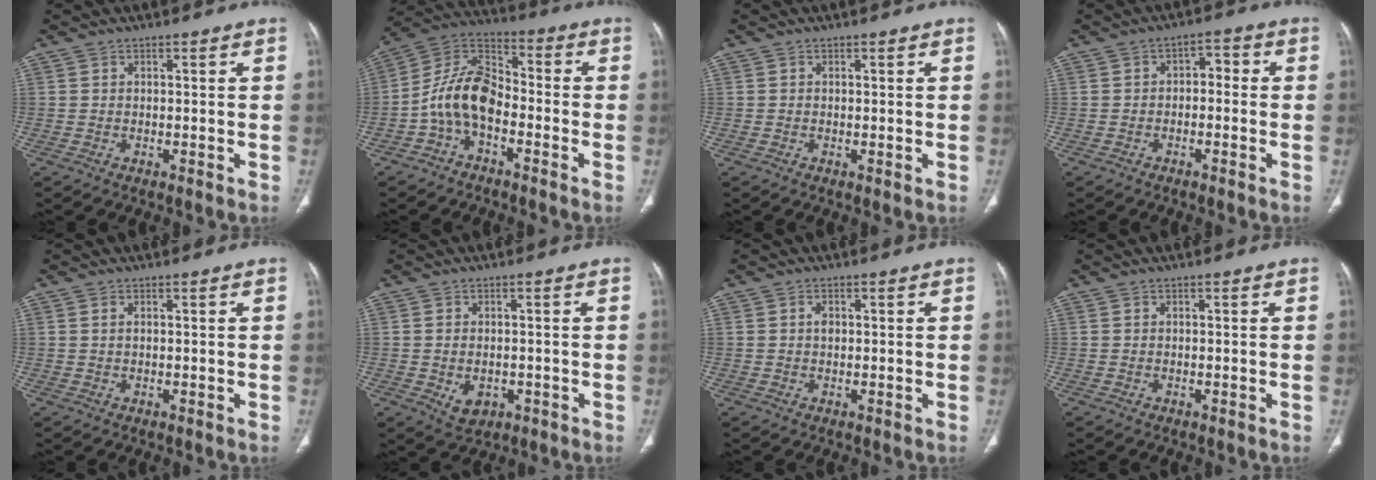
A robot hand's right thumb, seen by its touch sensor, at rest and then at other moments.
{"total": 11.6, "force": [-3.4, 7.0, 8.6], "torque": [-0.153, 0.054, -0.079]}
{"total": 0.0}
{"total": 4.0, "force": [-0.6, 2.6, 2.9], "torque": [-0.028, 0.025, -0.019]}
{"total": 0.8, "force": [0.3, 0.3, 0.6], "torque": [-0.015, 0.005, 0.008]}
{"total": 4.4, "force": [-1.1, 3.1, 2.9], "torque": [-0.040, 0.001, -0.004]}
{"total": 1.4, "force": [0.3, 0.9, 1.0], "torque": [-0.013, 0.002, 0.005]}
{"total": 0.0}